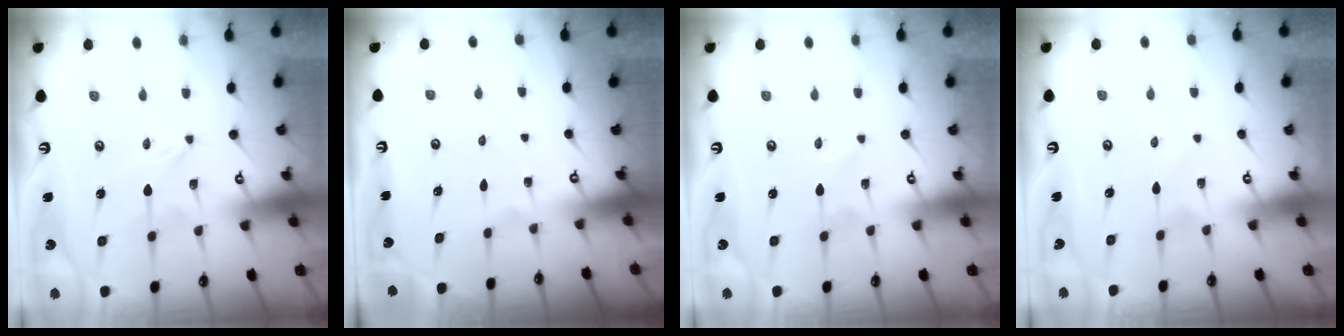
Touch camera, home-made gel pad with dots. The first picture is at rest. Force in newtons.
{"total": 0.0}
{"total": 0.9, "press": 0.9, "slide": 0.2}
{"total": 1.7, "press": 1.7, "slide": 0.3}